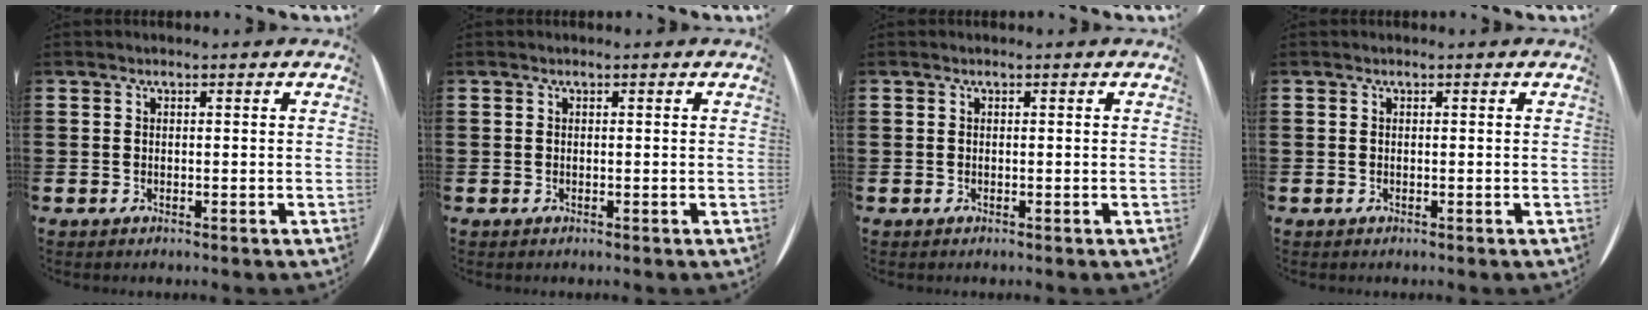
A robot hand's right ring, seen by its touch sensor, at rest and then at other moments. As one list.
[{"total": 0.0}, {"total": 0.0}, {"total": 0.0}]